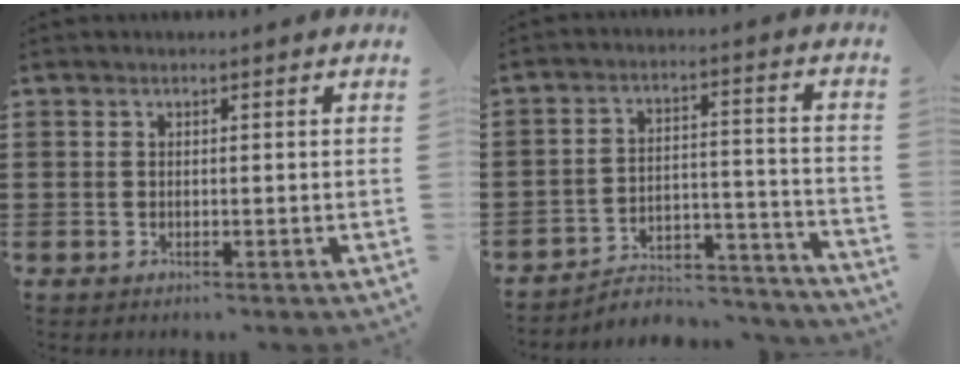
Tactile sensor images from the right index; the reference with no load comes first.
{"total": 5.1, "force": [-4.7, 1.4, 1.4], "torque": [-0.023, 0.008, -0.095]}